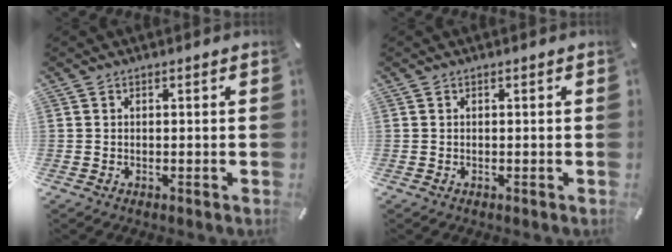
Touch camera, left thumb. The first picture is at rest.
{"total": 0.0}